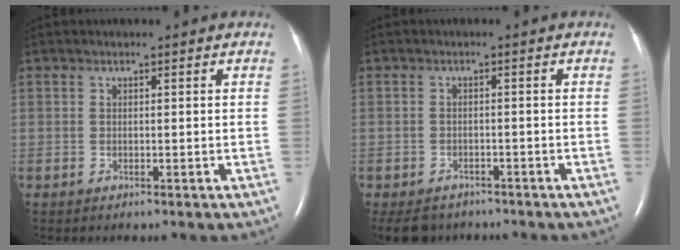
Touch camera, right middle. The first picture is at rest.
{"total": 6.5, "force": [-5.5, 3.3, 1.2], "torque": [-0.018, -0.006, -0.076]}